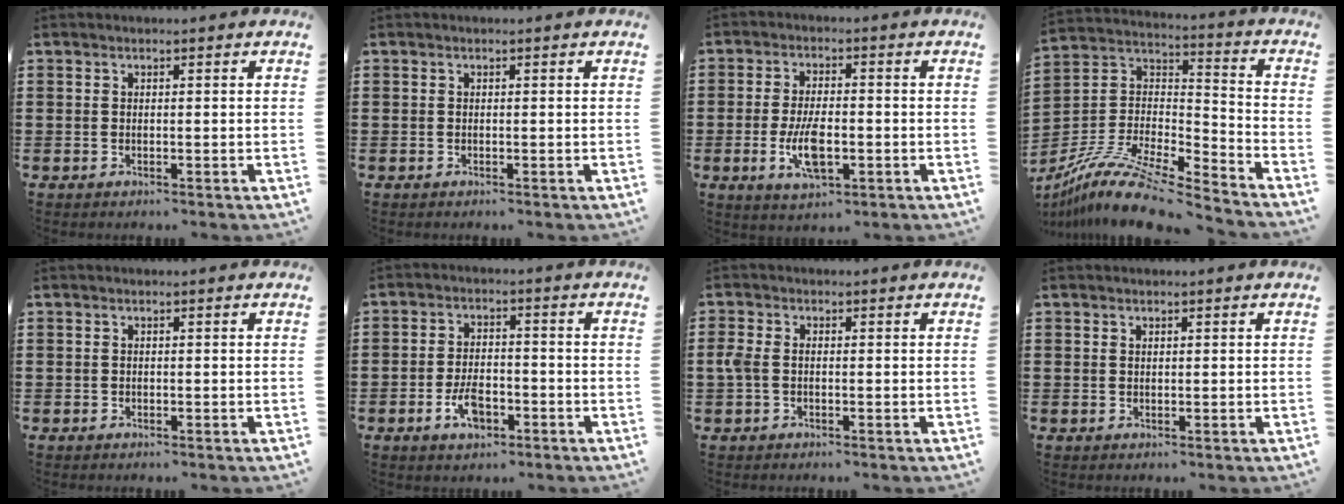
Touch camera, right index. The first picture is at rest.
{"total": 0.0}
{"total": 7.0, "force": [-1.8, 2.8, 6.1], "torque": [-0.130, -0.004, -0.036]}
{"total": 12.5, "force": [-10.5, 2.1, 6.5], "torque": [-0.132, 0.019, -0.206]}
{"total": 0.0}
{"total": 5.2, "force": [-2.3, 2.7, 3.9], "torque": [-0.084, 0.001, -0.047]}
{"total": 2.0, "force": [-0.3, 1.2, 1.6], "torque": [-0.047, -0.002, -0.011]}
{"total": 0.5, "force": [0.5, 0.1, 0.1], "torque": [-0.002, 0.002, 0.011]}